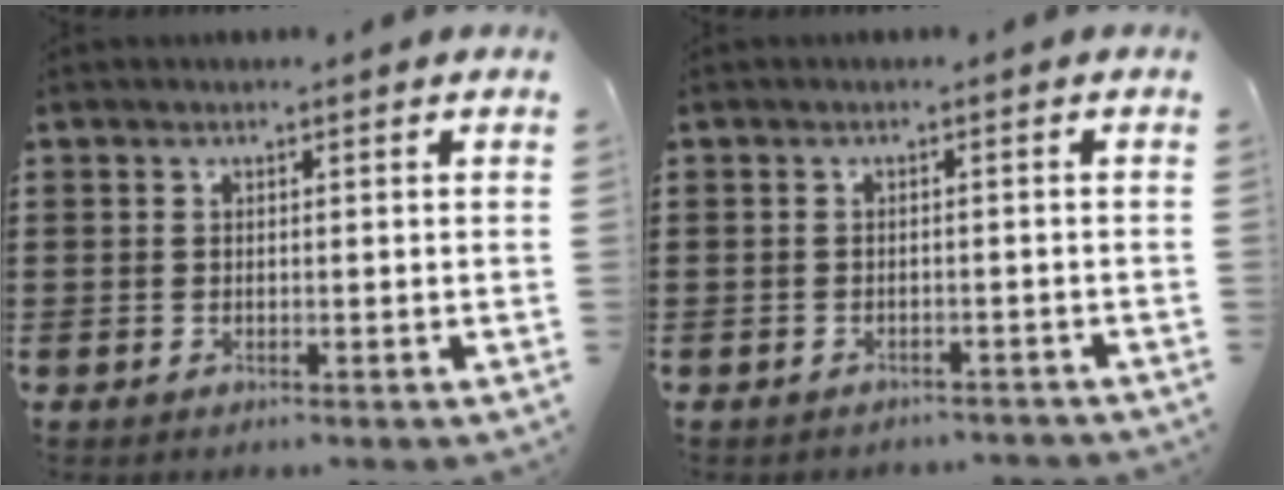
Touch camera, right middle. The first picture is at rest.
{"total": 1.2, "force": [-1.2, 0.1, 0.1], "torque": [-0.008, -0.002, -0.024]}